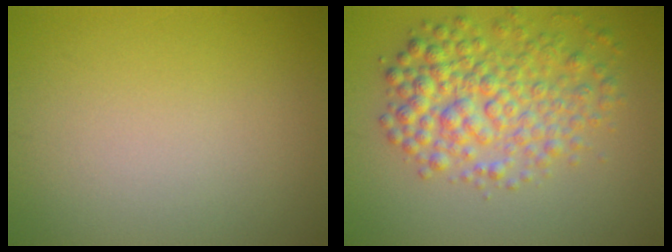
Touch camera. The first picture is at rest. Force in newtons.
{"total": 5.8, "press": 5.8, "slide": 0.2}